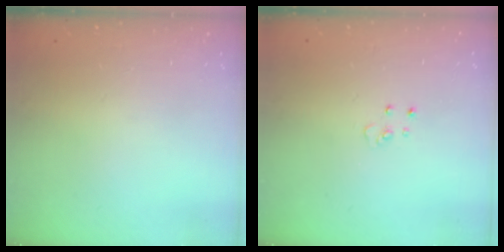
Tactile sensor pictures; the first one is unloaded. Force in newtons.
{"total": 3.4, "press": 3.4, "slide": 0.3}